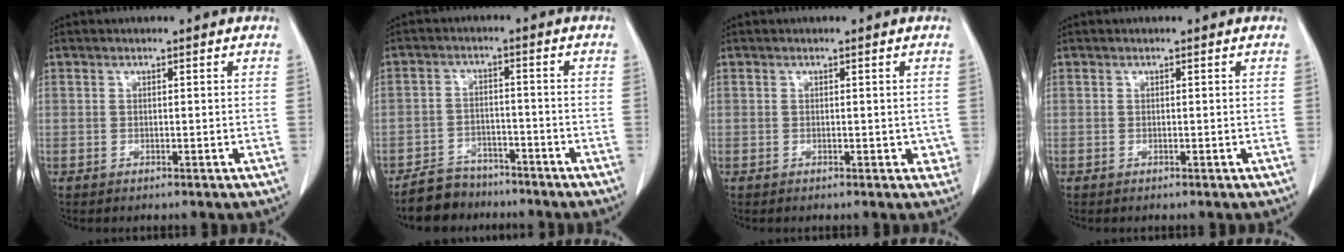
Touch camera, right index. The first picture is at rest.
{"total": 6.4, "force": [-5.4, 3.3, 0.5], "torque": [-0.011, 0.000, -0.097]}
{"total": 2.0, "force": [-0.5, 1.3, 1.5], "torque": [-0.007, 0.003, -0.007]}
{"total": 0.0}